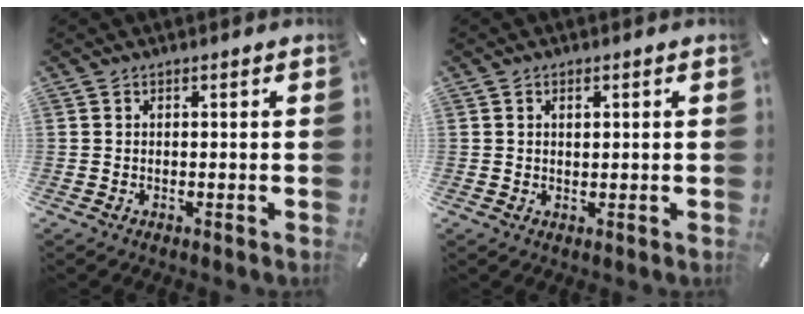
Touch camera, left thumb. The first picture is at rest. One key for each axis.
{"total": 1.2, "fx": 0.4, "fy": 0.8, "fz": 0.8, "tx": -0.010, "ty": 0.000, "tz": 0.006}